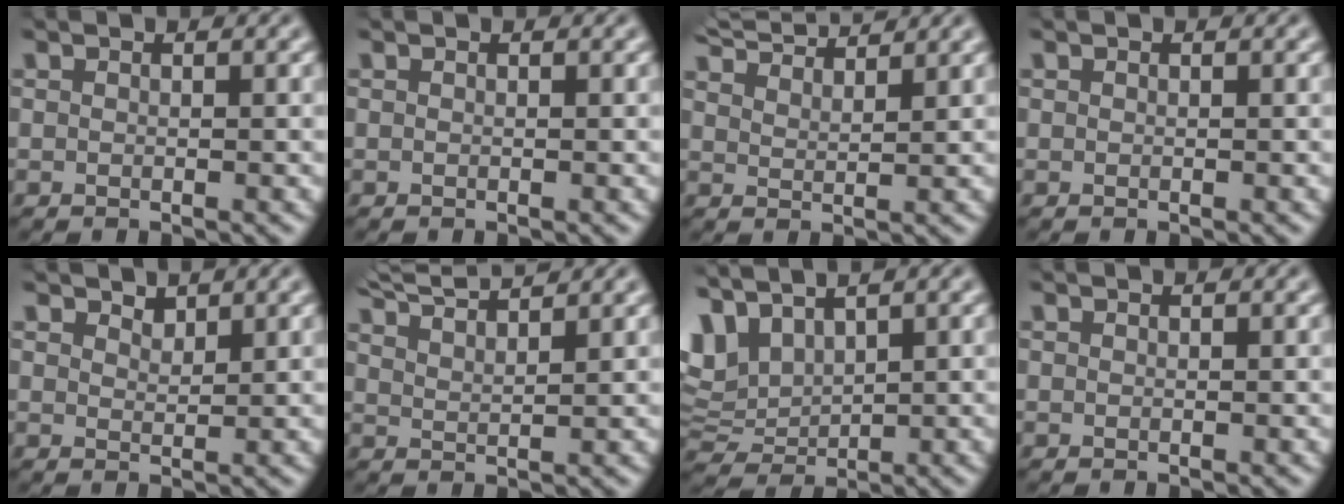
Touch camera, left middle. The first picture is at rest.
{"total": 0.0}
{"total": 5.2, "force": [4.9, 0.6, 1.5], "torque": [-0.030, 0.014, 0.076]}
{"total": 0.0}
{"total": 1.3, "force": [1.1, 0.5, 0.3], "torque": [-0.008, -0.003, 0.021]}
{"total": 5.3, "force": [4.8, 0.8, 2.1], "torque": [-0.032, 0.016, 0.067]}
{"total": 5.4, "force": [3.6, 2.6, 3.1], "torque": [-0.077, 0.009, 0.074]}
{"total": 0.0}